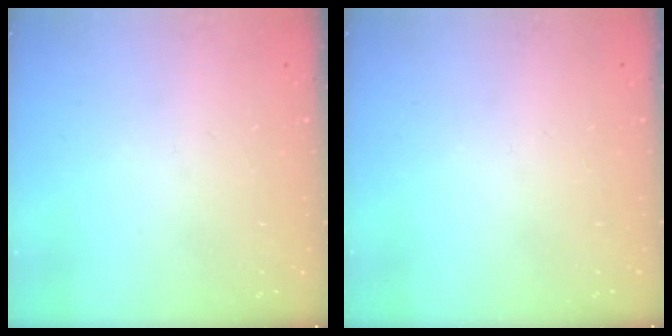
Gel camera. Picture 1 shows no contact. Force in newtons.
{"total": 1.5, "press": 1.5, "slide": 0.1}